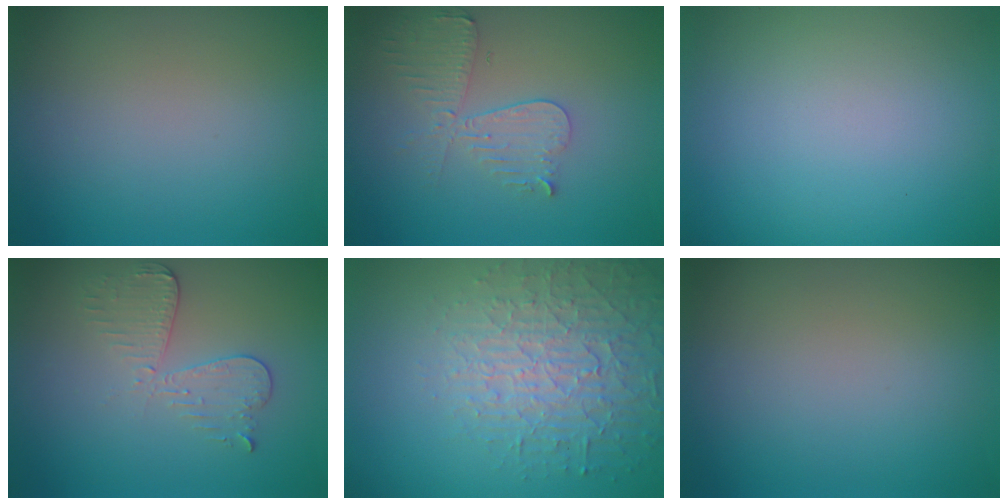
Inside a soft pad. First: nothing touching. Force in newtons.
{"total": 3.9, "press": 3.4, "slide": 1.8}
{"total": 0.0}
{"total": 3.0, "press": 2.7, "slide": 1.2}
{"total": 4.4, "press": 4.3, "slide": 1.2}
{"total": 0.0}